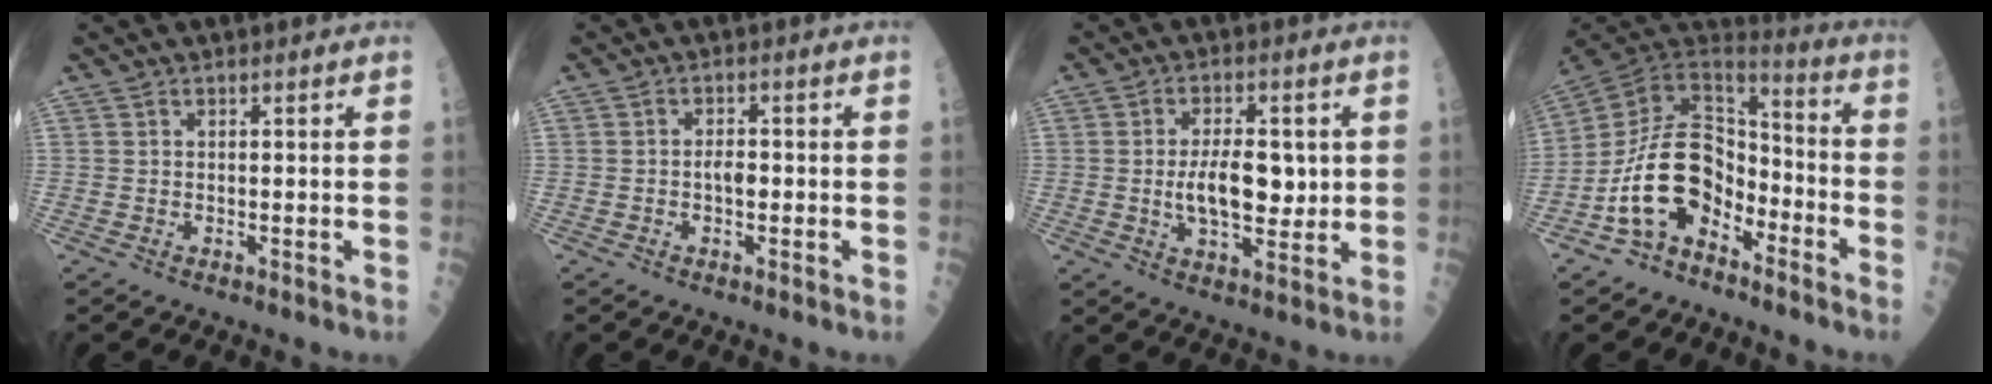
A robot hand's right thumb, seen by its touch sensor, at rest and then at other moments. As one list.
[{"total": 2.4, "force": [-0.5, 1.2, 2.1], "torque": [-0.026, 0.005, -0.010]}, {"total": 9.9, "force": [0.3, 4.8, 8.7], "torque": [-0.130, -0.008, 0.010]}, {"total": 17.2, "force": [-7.3, 10.9, 11.1], "torque": [-0.171, 0.084, -0.136]}]